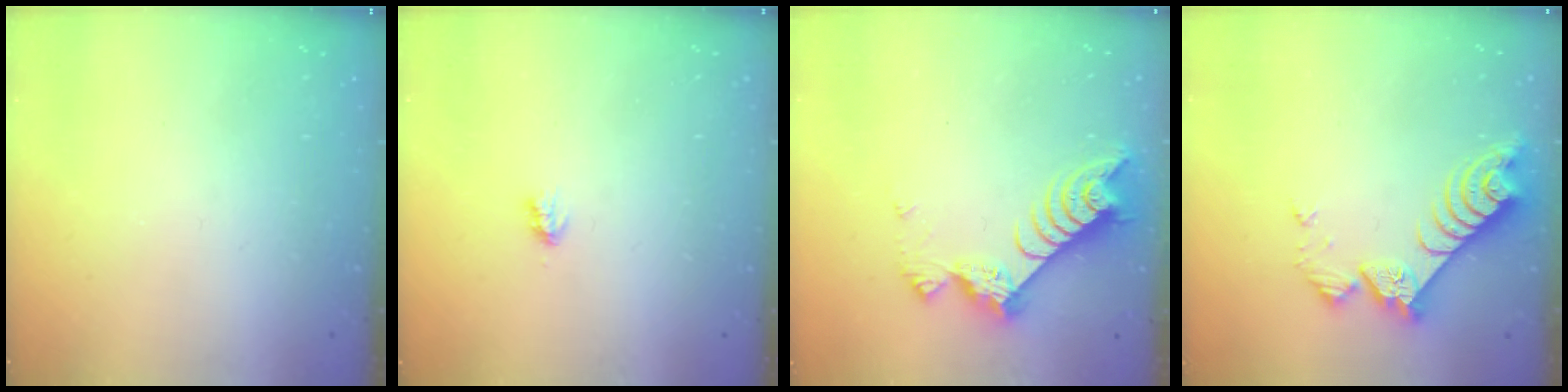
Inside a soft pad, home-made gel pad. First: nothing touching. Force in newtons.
{"total": 1.7, "press": 1.7, "slide": 0.3}
{"total": 9.5, "press": 9.4, "slide": 1.0}
{"total": 8.0, "press": 8.0, "slide": 0.8}